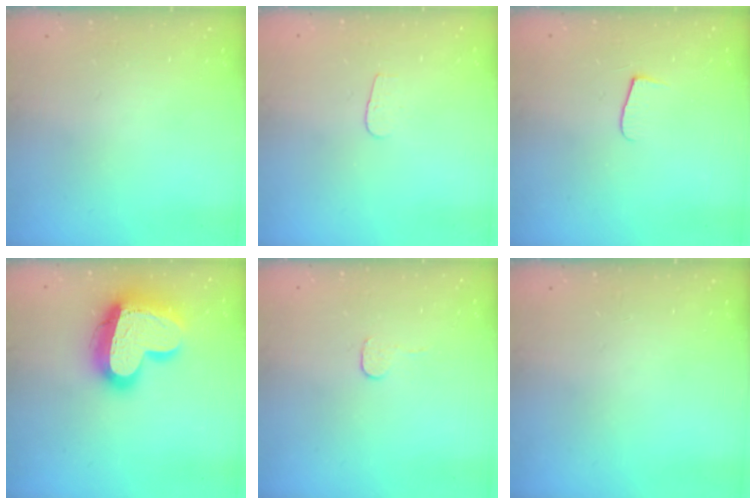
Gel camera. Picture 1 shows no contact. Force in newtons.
{"total": 3.7, "press": 3.6, "slide": 0.4}
{"total": 4.3, "press": 4.2, "slide": 0.5}
{"total": 22.7, "press": 22.6, "slide": 1.9}
{"total": 3.4, "press": 3.4, "slide": 0.3}
{"total": 0.0}